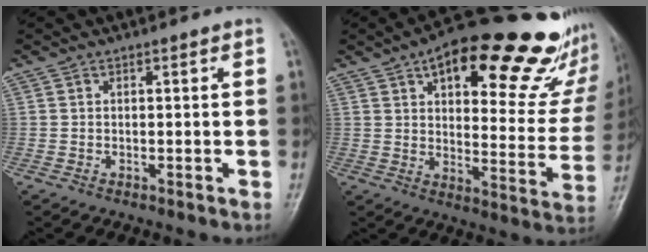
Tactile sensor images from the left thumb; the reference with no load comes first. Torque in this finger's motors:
{"motor_torque": [0.97, 0.96, 1.47, -1.30, 0.11]}